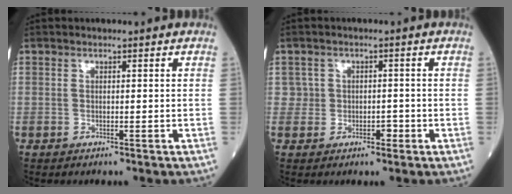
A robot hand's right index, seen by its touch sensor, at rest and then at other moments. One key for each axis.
{"total": 2.4, "fx": -0.4, "fy": 2.3, "fz": 0.6, "tx": 0.003, "ty": 0.008, "tz": -0.006}